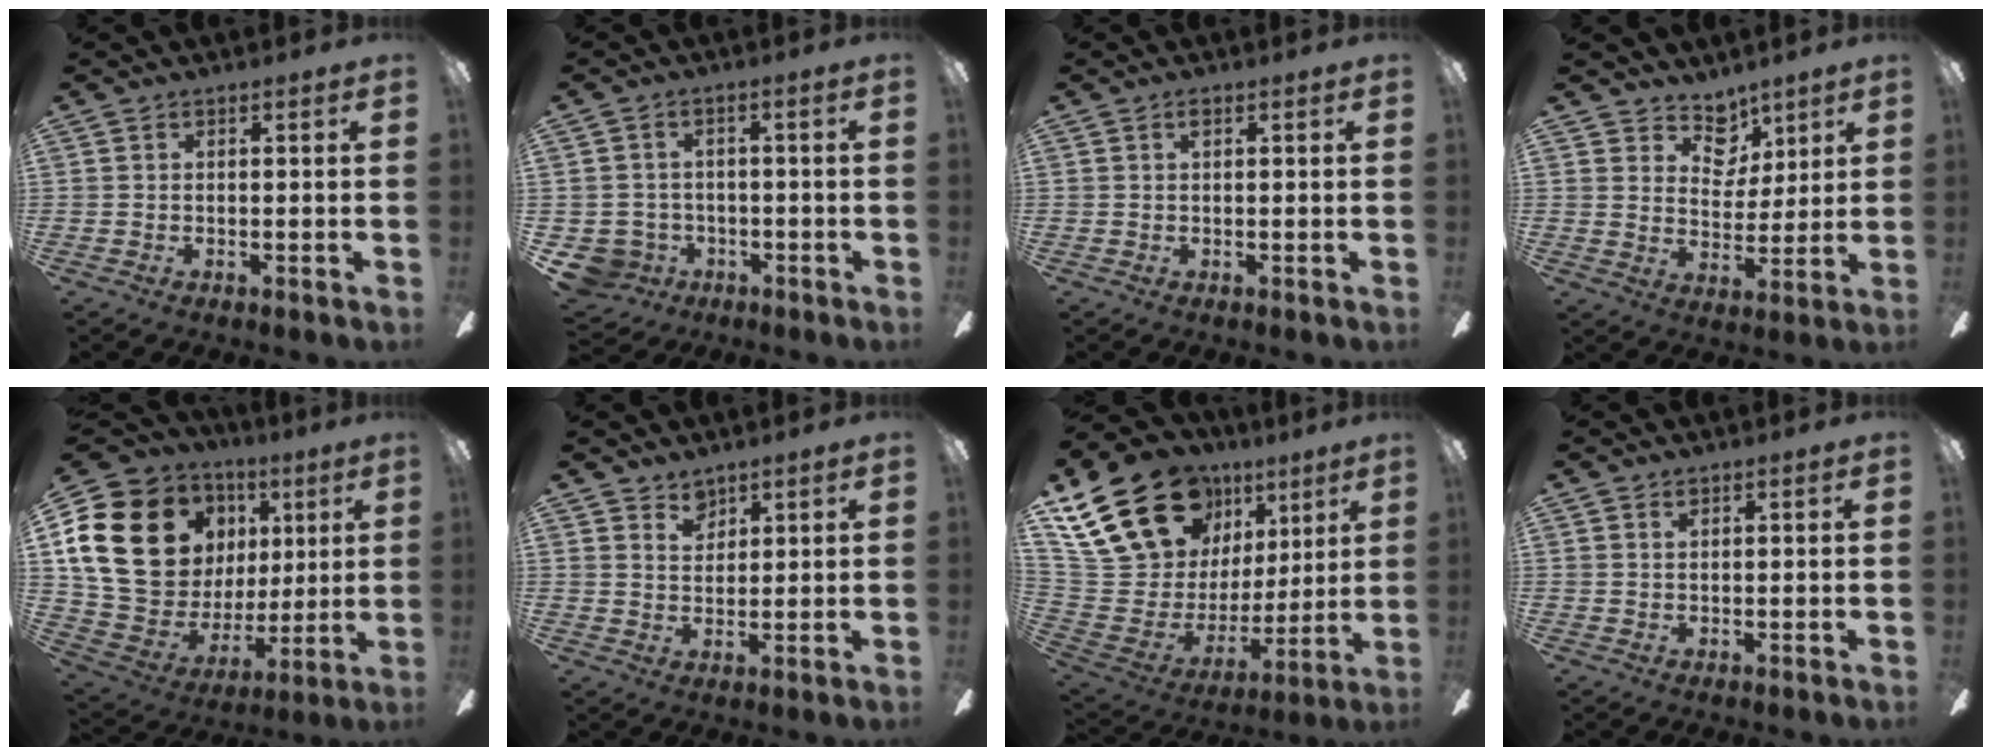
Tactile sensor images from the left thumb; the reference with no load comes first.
{"total": 5.6, "force": [-2.1, 5.1, 0.9], "torque": [-0.043, 0.013, -0.037]}
{"total": 1.1, "force": [0.6, 0.4, 0.8], "torque": [-0.011, 0.001, 0.008]}
{"total": 8.7, "force": [6.0, 5.9, 2.2], "torque": [-0.032, -0.039, 0.112]}
{"total": 22.5, "force": [8.4, 17.0, 12.1], "torque": [-0.248, -0.019, 0.170]}
{"total": 4.0, "force": [3.2, 2.2, 0.6], "torque": [-0.005, -0.014, 0.059]}
{"total": 25.2, "force": [15.1, 15.8, 12.5], "torque": [-0.242, -0.084, 0.294]}
{"total": 1.0, "force": [0.7, 0.5, 0.4], "torque": [-0.009, 0.002, 0.013]}